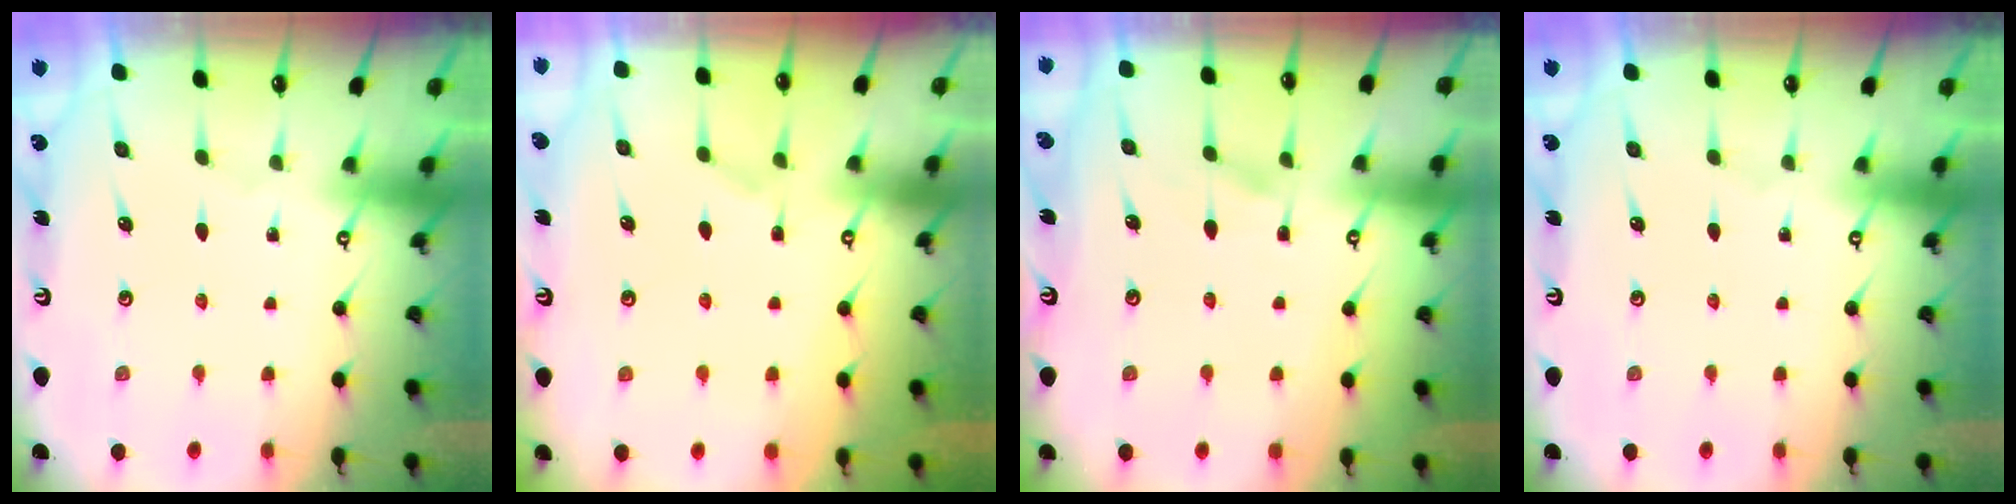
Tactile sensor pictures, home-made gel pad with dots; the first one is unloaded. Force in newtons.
{"total": 2.4, "press": 2.2, "slide": 1.1}
{"total": 4.8, "press": 4.8, "slide": 0.5}
{"total": 0.0}